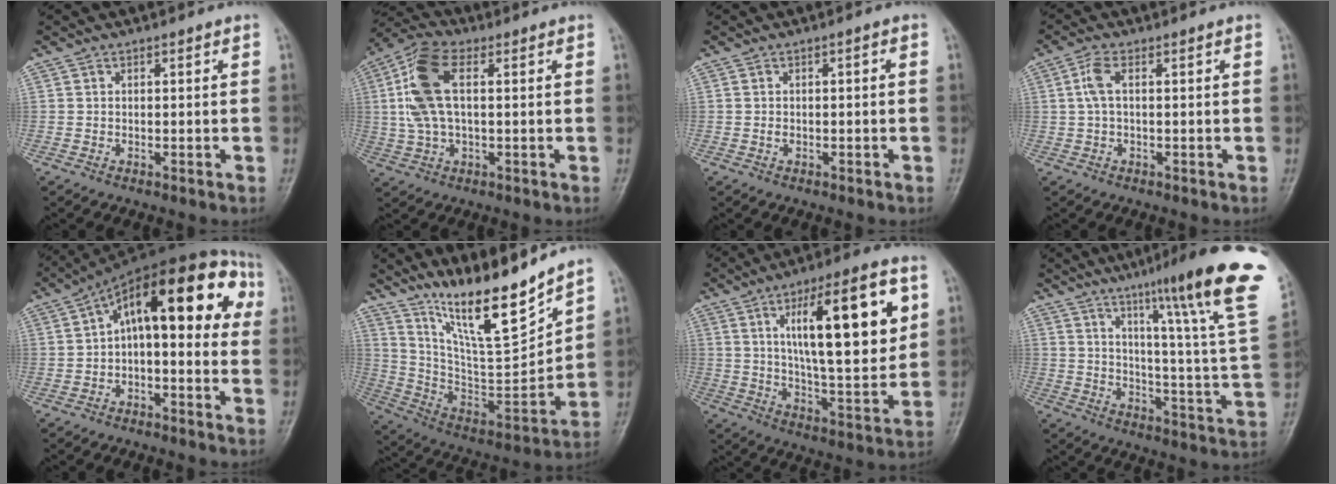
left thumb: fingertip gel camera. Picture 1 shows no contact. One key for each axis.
{"total": 11.2, "fx": 2.0, "fy": 5.5, "fz": 9.5, "tx": -0.205, "ty": 0.024, "tz": 0.036}
{"total": 1.3, "fx": -0.3, "fy": 0.7, "fz": 1.0, "tx": -0.017, "ty": 0.015, "tz": -0.006}
{"total": 3.2, "fx": 0.4, "fy": 1.1, "fz": 2.9, "tx": -0.080, "ty": 0.013, "tz": 0.009}
{"total": 18.2, "fx": 3.1, "fy": 8.4, "fz": 15.8, "tx": -0.188, "ty": 0.057, "tz": 0.030}
{"total": 18.6, "fx": 14.8, "fy": 2.5, "fz": 11.0, "tx": -0.152, "ty": -0.095, "tz": 0.273}
{"total": 22.1, "fx": 7.1, "fy": 6.5, "fz": 19.9, "tx": -0.280, "ty": -0.023, "tz": 0.111}
{"total": 24.6, "fx": 14.7, "fy": 1.5, "fz": 19.6, "tx": -0.259, "ty": -0.064, "tz": 0.201}